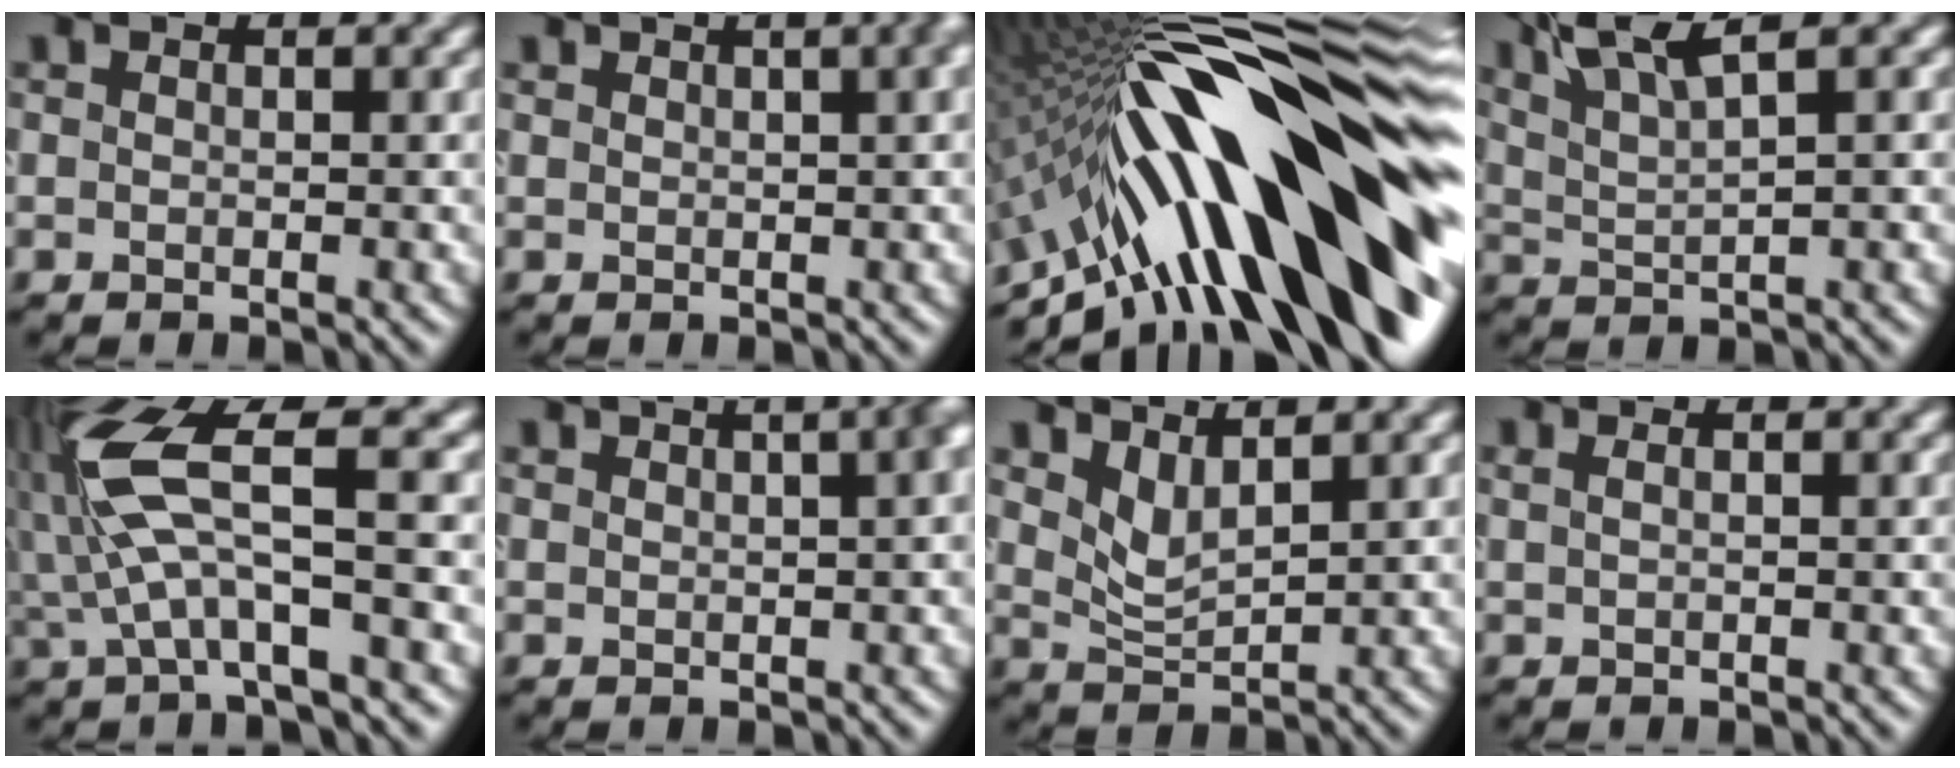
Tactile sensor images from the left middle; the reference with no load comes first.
{"total": 4.6, "force": [1.7, 2.5, 3.4], "torque": [0.002, 0.037, 0.012]}
{"total": 19.7, "force": [-2.4, 6.4, 18.5], "torque": [-0.251, 0.038, -0.062]}
{"total": 4.5, "force": [3.2, 0.6, 3.1], "torque": [-0.061, 0.020, 0.064]}
{"total": 7.8, "force": [0.3, 2.5, 7.4], "torque": [-0.159, 0.021, 0.001]}
{"total": 6.2, "force": [1.8, 3.3, 4.9], "torque": [-0.006, 0.045, 0.012]}
{"total": 1.8, "force": [1.5, 0.3, 1.0], "torque": [-0.026, -0.006, 0.039]}
{"total": 1.1, "force": [0.5, 0.5, 0.8], "torque": [-0.009, 0.004, 0.000]}